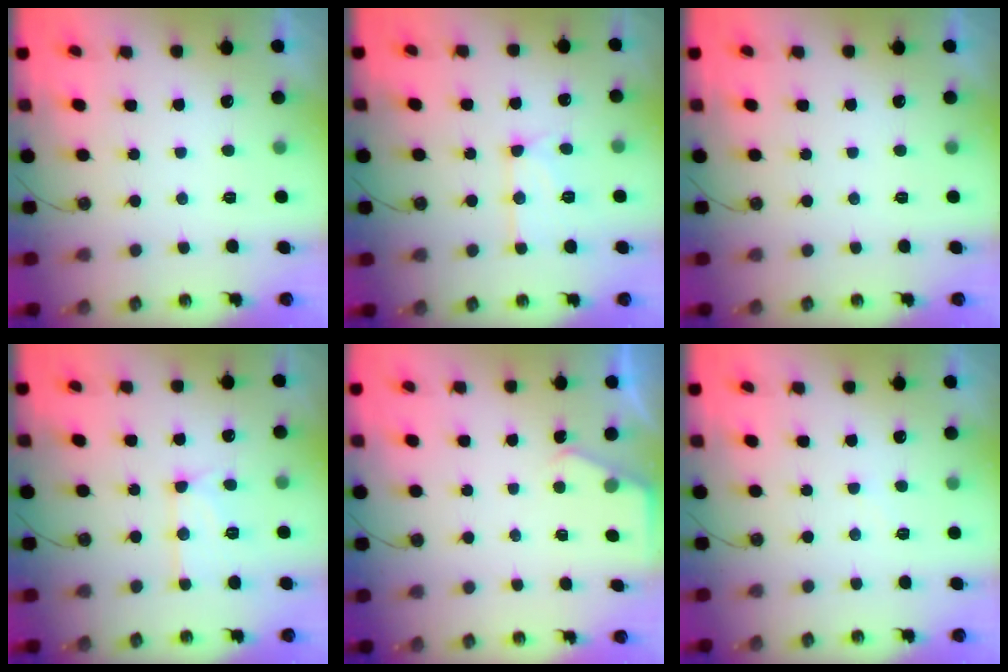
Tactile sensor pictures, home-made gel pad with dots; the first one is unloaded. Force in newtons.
{"total": 12.3, "press": 12.2, "slide": 1.1}
{"total": 0.0}
{"total": 12.3, "press": 12.2, "slide": 1.1}
{"total": 2.1, "press": 2.1, "slide": 0.4}
{"total": 4.6, "press": 4.5, "slide": 0.6}